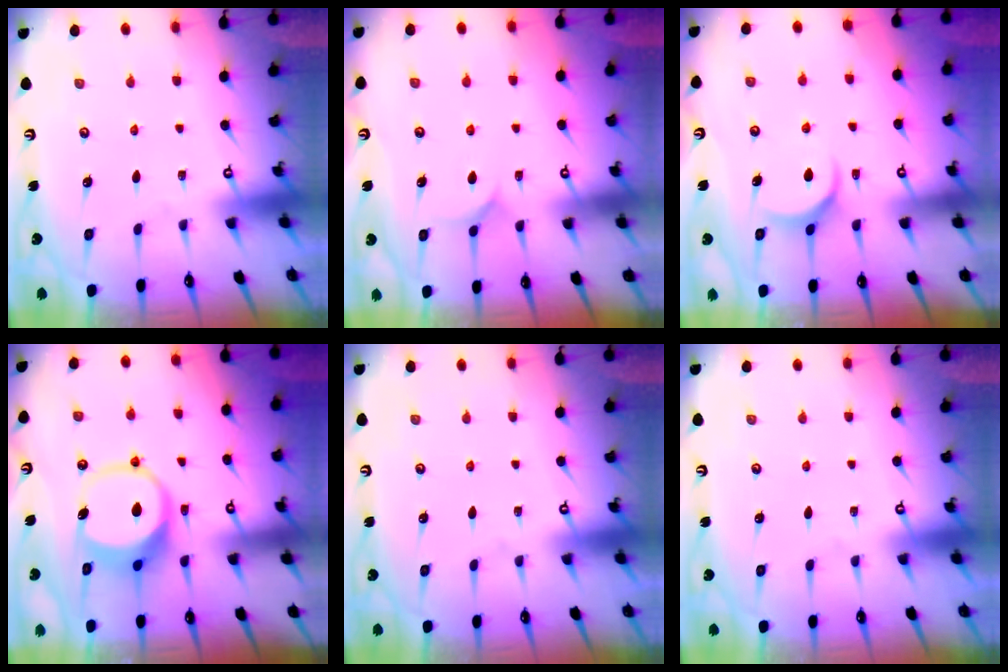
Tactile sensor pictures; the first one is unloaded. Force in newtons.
{"total": 7.1, "press": 7.1, "slide": 0.4}
{"total": 6.6, "press": 6.6, "slide": 0.5}
{"total": 8.8, "press": 8.6, "slide": 1.5}
{"total": 0.0}
{"total": 0.0}